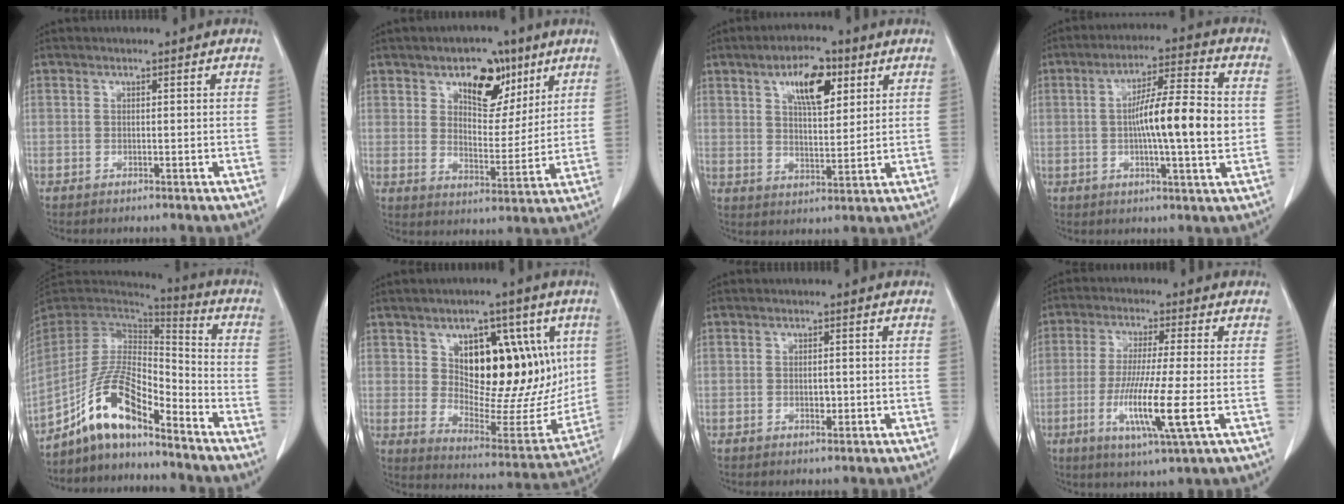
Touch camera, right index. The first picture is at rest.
{"total": 9.8, "force": [5.5, 5.6, 5.8], "torque": [-0.083, 0.008, 0.091]}
{"total": 8.7, "force": [4.2, 3.4, 6.8], "torque": [-0.114, 0.008, 0.072]}
{"total": 12.1, "force": [-0.2, 1.1, 12.1], "torque": [-0.200, 0.009, -0.009]}
{"total": 12.0, "force": [-8.4, 3.1, 8.0], "torque": [-0.167, 0.023, -0.156]}
{"total": 18.5, "force": [5.4, 9.3, 15.1], "torque": [-0.202, 0.005, 0.098]}
{"total": 1.4, "force": [-0.3, 0.7, 1.1], "torque": [-0.019, 0.000, 0.000]}
{"total": 10.8, "force": [-2.9, -0.3, 10.4], "torque": [-0.204, -0.025, -0.057]}